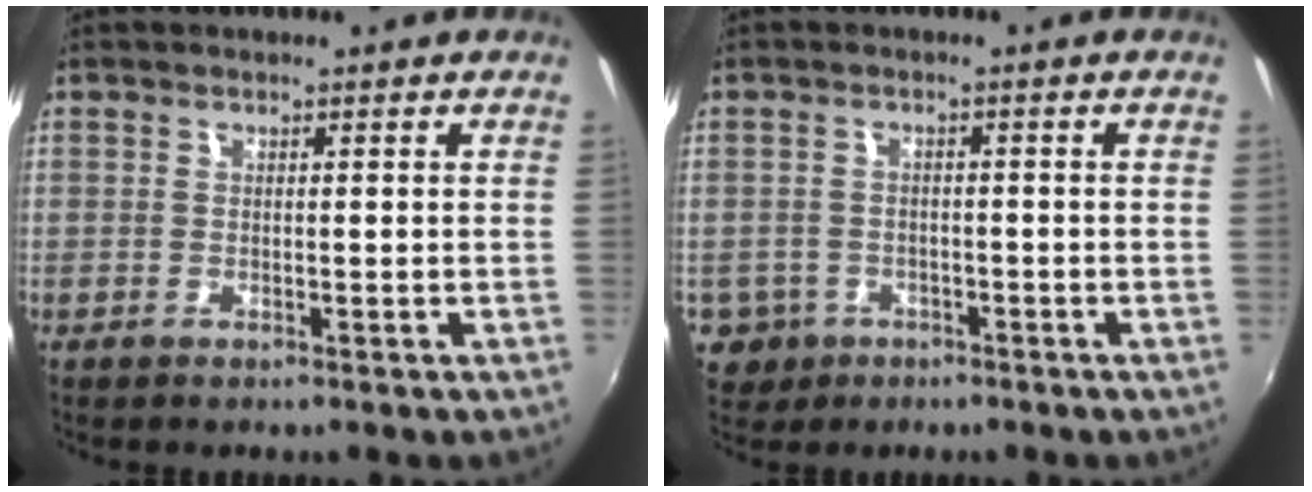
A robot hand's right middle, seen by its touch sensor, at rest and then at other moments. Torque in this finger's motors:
{"motor_torque": [-0.12, -0.22, -0.04, -0.01]}